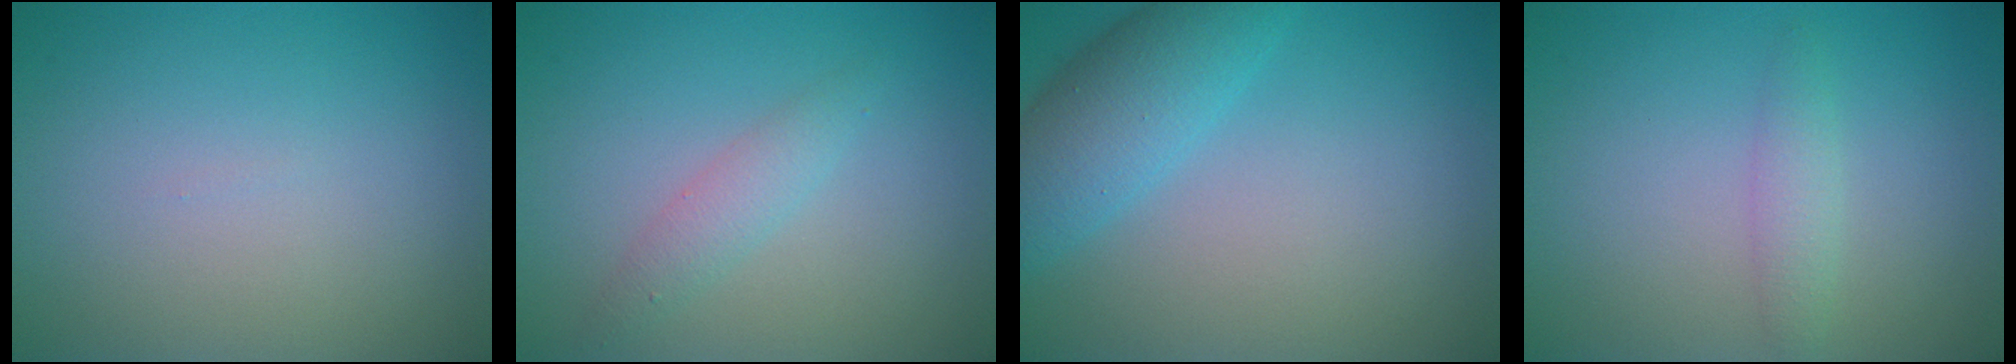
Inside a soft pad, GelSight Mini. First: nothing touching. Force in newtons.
{"total": 1.7, "press": 1.7, "slide": 0.0}
{"total": 5.0, "press": 5.0, "slide": 0.2}
{"total": 1.5, "press": 1.5, "slide": 0.0}